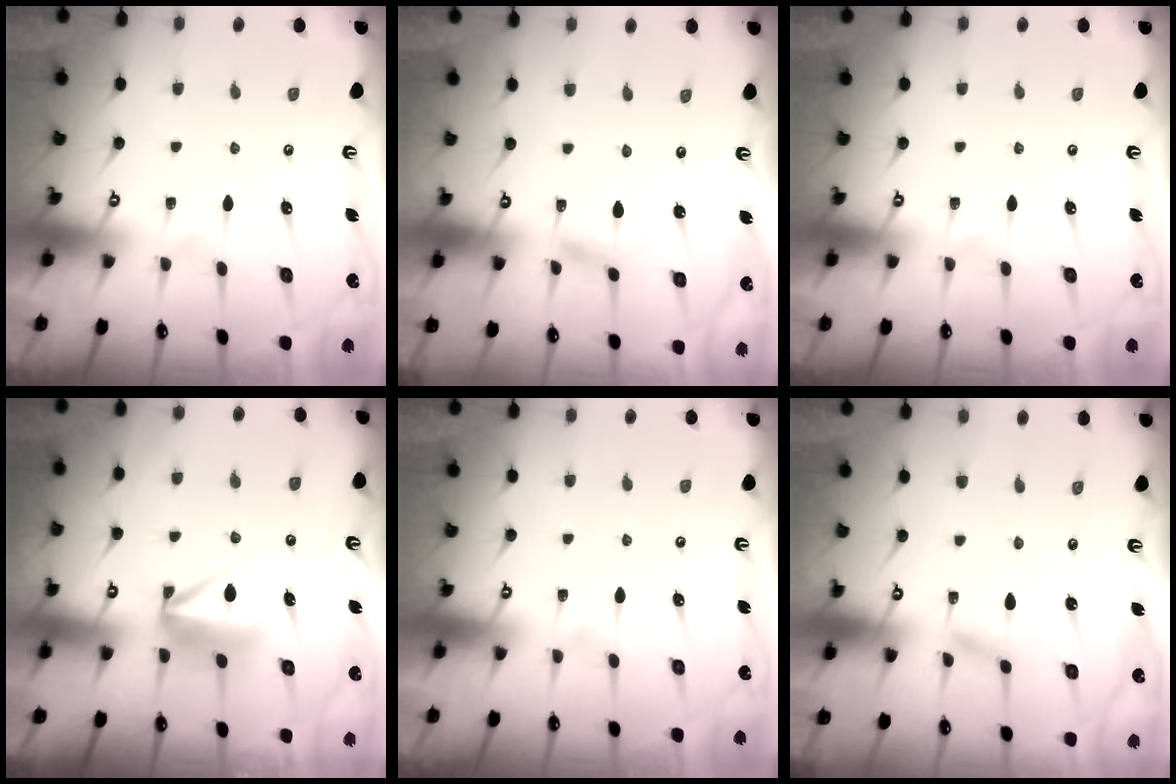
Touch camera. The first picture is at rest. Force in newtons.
{"total": 2.8, "press": 2.8, "slide": 0.4}
{"total": 0.0}
{"total": 7.4, "press": 7.4, "slide": 0.7}
{"total": 0.0}
{"total": 2.0, "press": 2.0, "slide": 0.2}